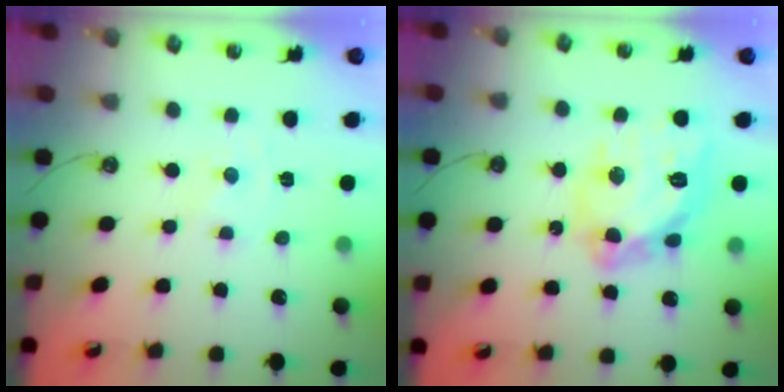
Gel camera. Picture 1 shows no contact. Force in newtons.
{"total": 19.6, "press": 19.5, "slide": 1.9}